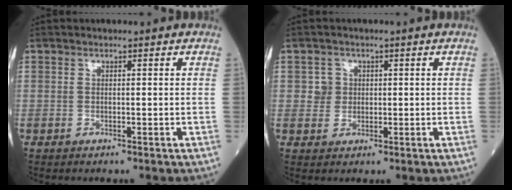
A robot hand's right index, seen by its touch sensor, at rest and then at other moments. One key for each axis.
{"total": 2.3, "fx": 0.3, "fy": 2.3, "fz": 0.1, "tx": 0.005, "ty": 0.003, "tz": 0.004}